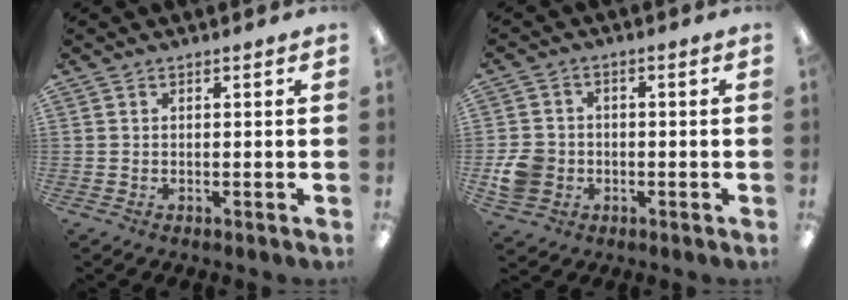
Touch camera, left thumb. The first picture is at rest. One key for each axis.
{"total": 6.8, "fx": -1.9, "fy": 5.9, "fz": 2.9, "tx": -0.060, "ty": 0.012, "tz": -0.031}